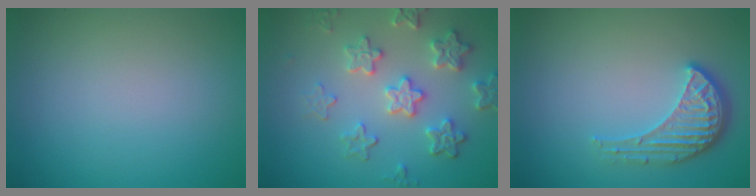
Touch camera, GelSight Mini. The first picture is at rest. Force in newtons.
{"total": 4.8, "press": 4.1, "slide": 2.6}
{"total": 3.5, "press": 2.8, "slide": 2.1}